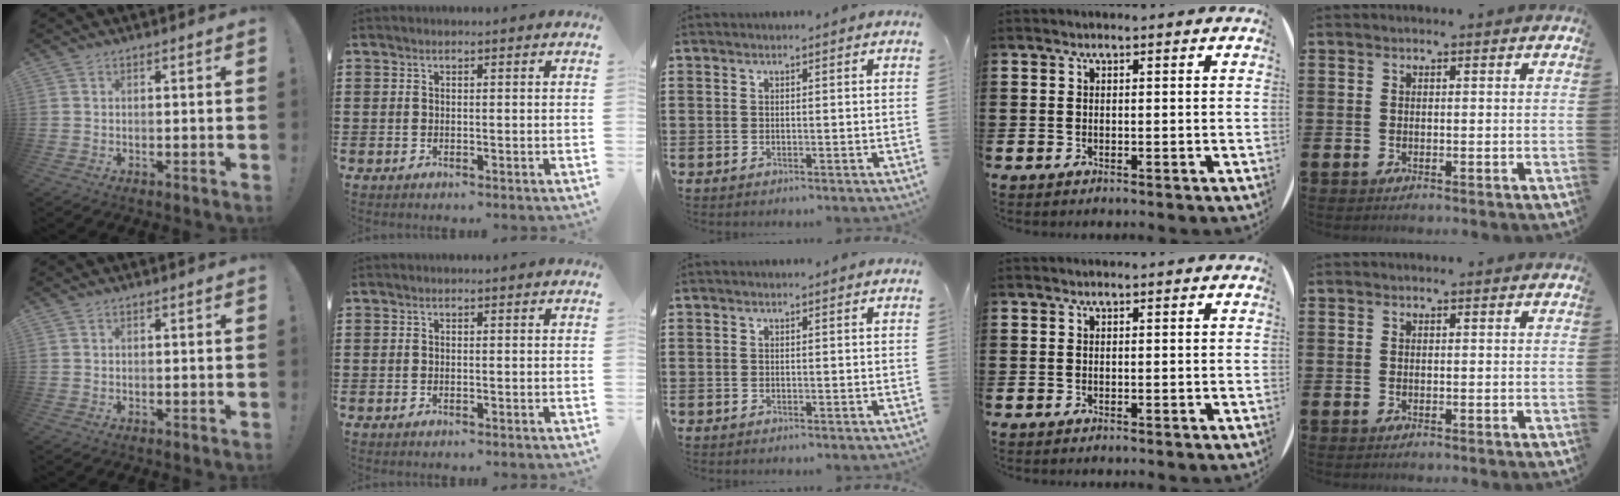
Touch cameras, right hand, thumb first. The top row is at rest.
{}